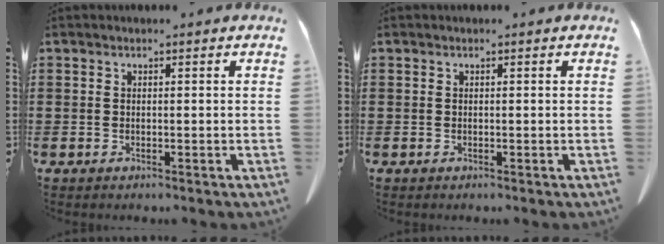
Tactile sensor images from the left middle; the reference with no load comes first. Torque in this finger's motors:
{"motor_torque": [-0.17, -0.17, -0.01, -0.01]}